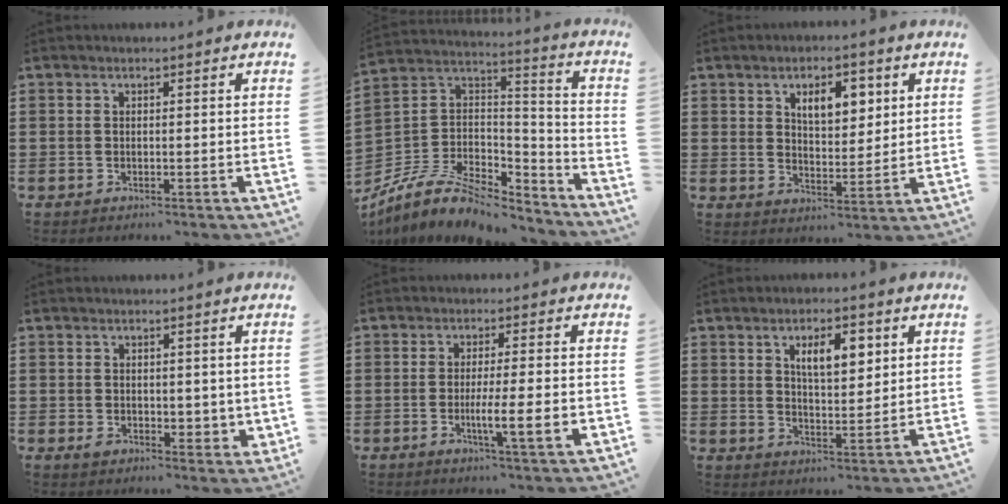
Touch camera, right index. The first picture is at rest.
{"total": 8.9, "force": [-6.6, 4.2, 4.2], "torque": [-0.097, 0.012, -0.126]}
{"total": 6.2, "force": [2.8, 3.2, 4.5], "torque": [-0.066, -0.001, 0.041]}
{"total": 2.7, "force": [1.0, 2.2, 1.3], "torque": [-0.015, 0.003, 0.015]}
{"total": 6.8, "force": [-1.6, 0.5, 6.6], "torque": [-0.108, -0.012, -0.025]}
{"total": 6.1, "force": [2.5, 2.6, 5.0], "torque": [-0.081, 0.000, 0.037]}